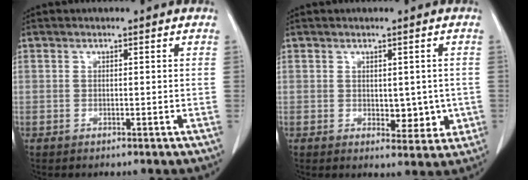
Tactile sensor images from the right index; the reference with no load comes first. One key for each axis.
{"total": 4.6, "fx": -0.3, "fy": 2.7, "fz": 3.7, "tx": -0.035, "ty": -0.006, "tz": 0.006}